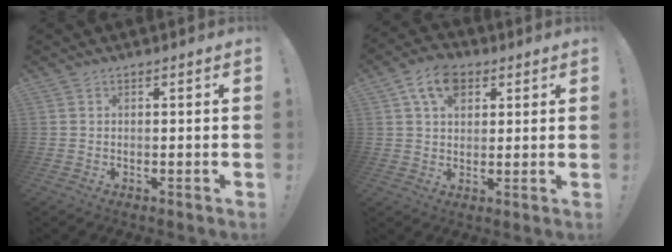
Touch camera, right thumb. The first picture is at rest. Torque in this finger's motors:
{"motor_torque": [1.17, 1.16, 0.35, 0.07, 0.07]}